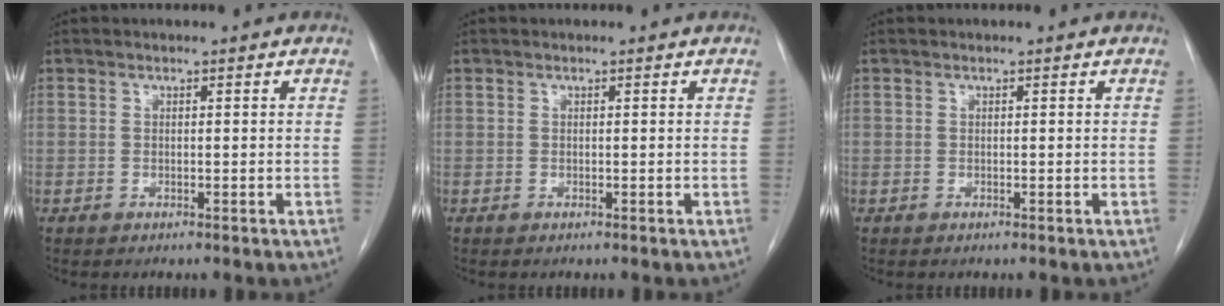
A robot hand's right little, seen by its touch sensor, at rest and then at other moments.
{"total": 0.0}
{"total": 0.0}